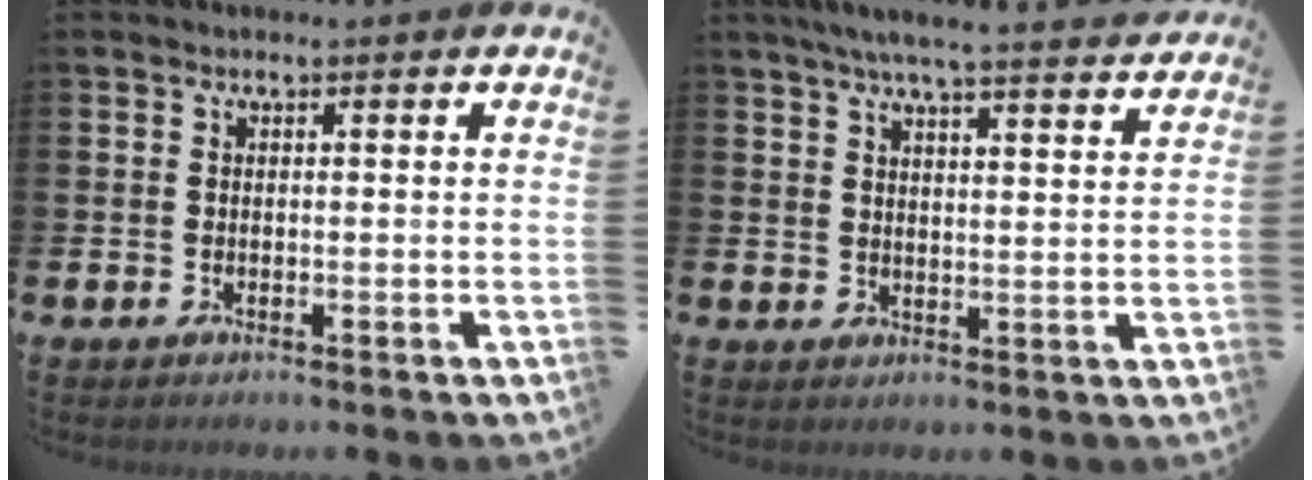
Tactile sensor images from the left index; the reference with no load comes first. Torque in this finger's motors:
{"motor_torque": [1.01, -1.13, 0.38, 0.06]}